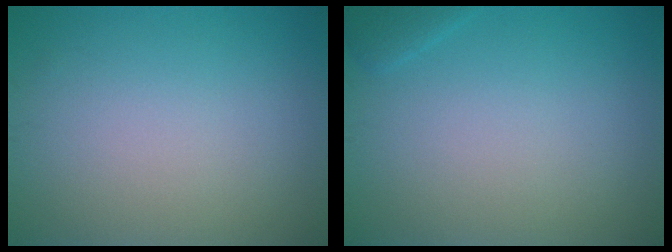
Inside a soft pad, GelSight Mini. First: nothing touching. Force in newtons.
{"total": 0.9, "press": 0.9, "slide": 0.1}